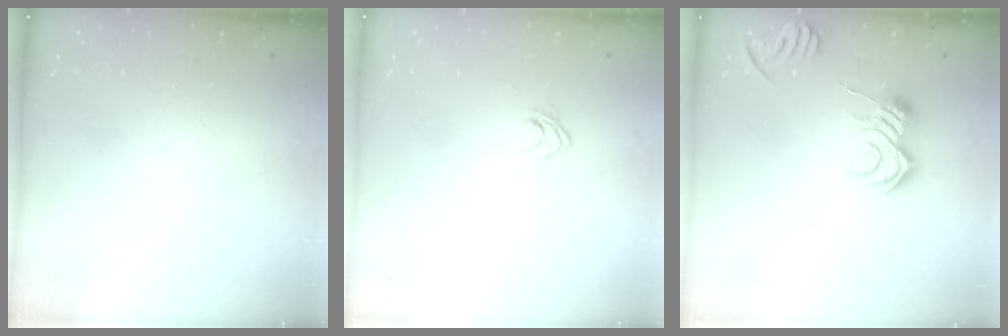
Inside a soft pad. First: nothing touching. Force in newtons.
{"total": 3.3, "press": 3.1, "slide": 1.0}
{"total": 9.5, "press": 9.5, "slide": 0.1}